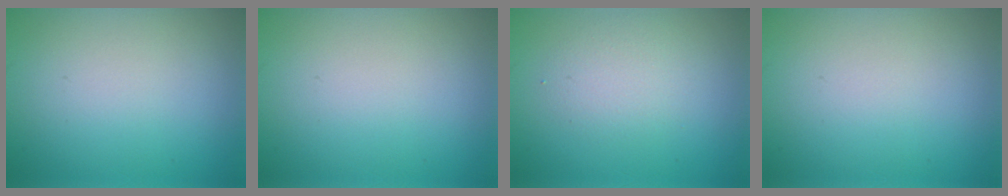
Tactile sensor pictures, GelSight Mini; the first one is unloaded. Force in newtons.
{"total": 0.0}
{"total": 2.2, "press": 2.2, "slide": 0.0}
{"total": 0.0}